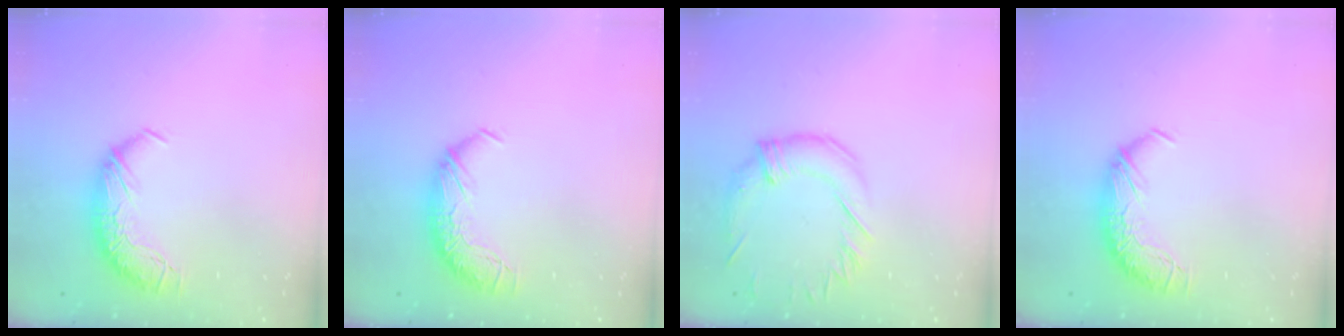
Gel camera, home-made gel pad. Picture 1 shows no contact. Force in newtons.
{"total": 0.0}
{"total": 1.1, "press": 0.2, "slide": 1.1}
{"total": 0.0}